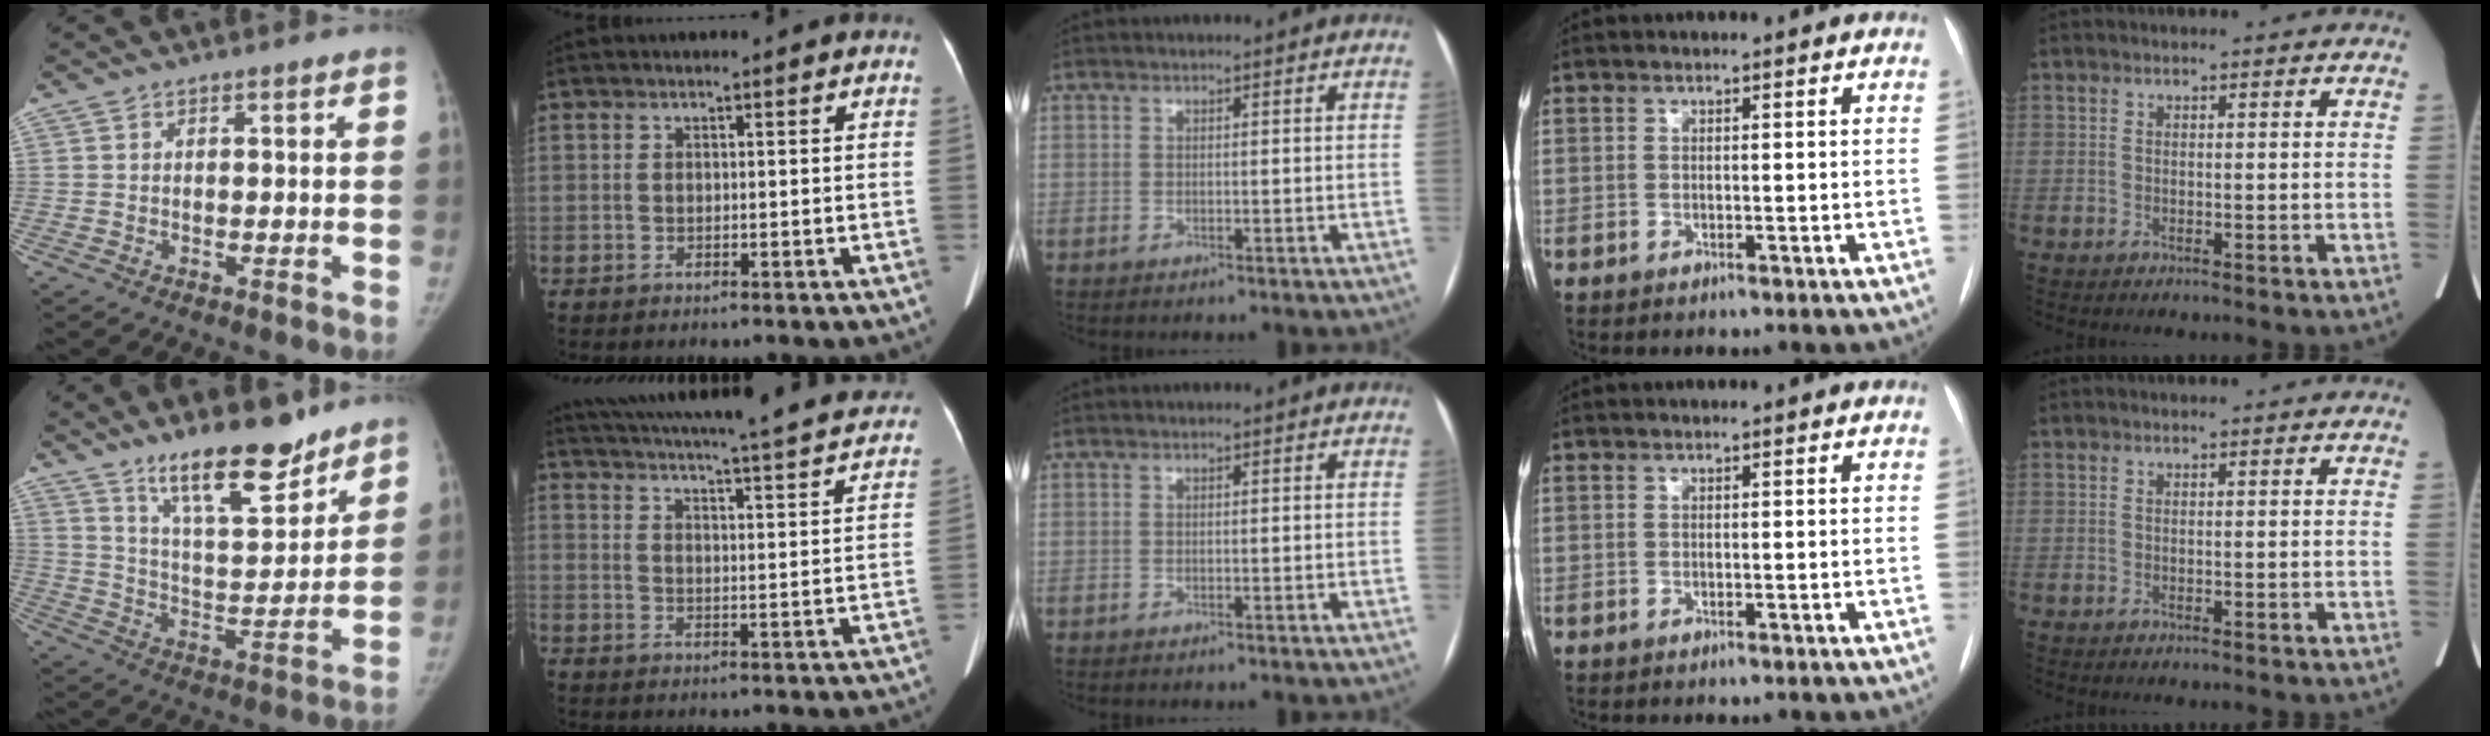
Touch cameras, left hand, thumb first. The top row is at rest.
{"thumb": {"total": 15.6, "force": [11.9, 4.5, 9.1], "torque": [-0.115, -0.086, 0.204]}, "index": {"total": 28.8, "force": [26.5, 2.8, 11.1], "torque": [-0.190, -0.040, 0.327]}}